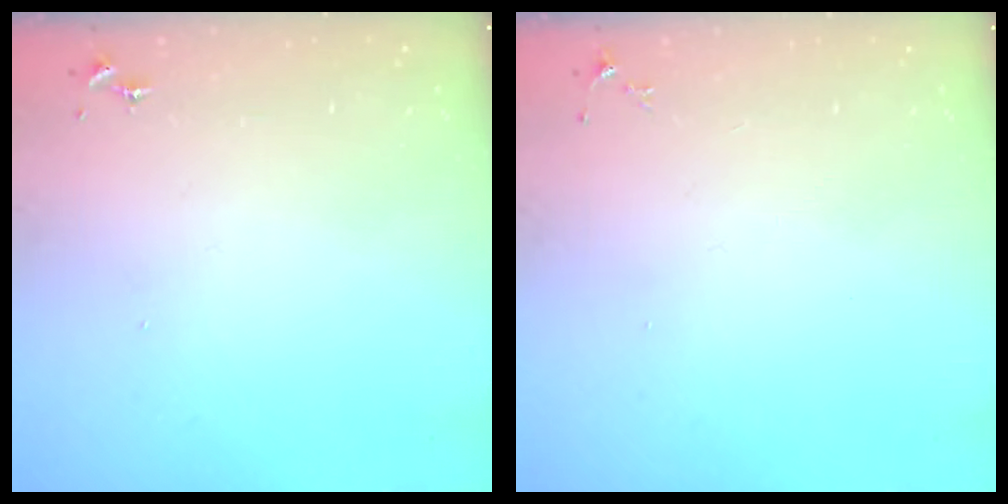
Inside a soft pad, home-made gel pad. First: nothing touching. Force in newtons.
{"total": 3.5, "press": 3.5, "slide": 0.5}